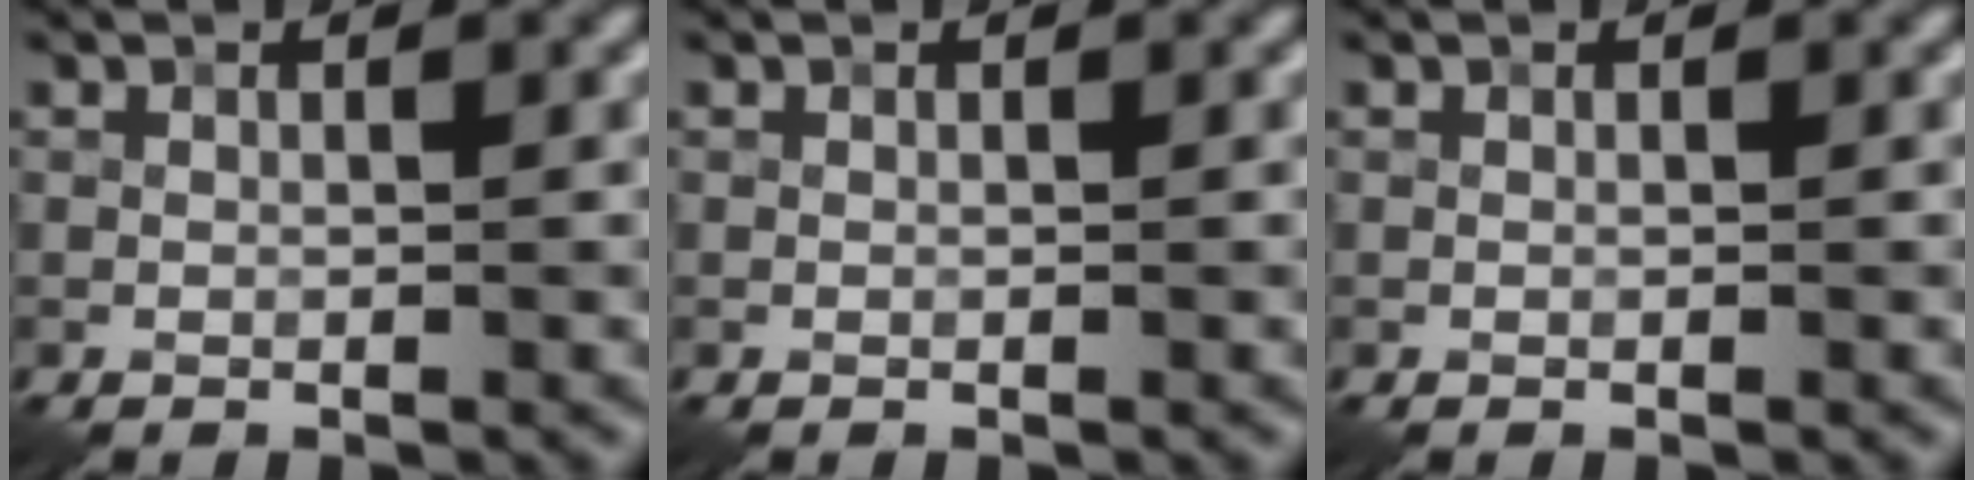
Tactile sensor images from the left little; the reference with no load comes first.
{"total": 0.0}
{"total": 0.0}